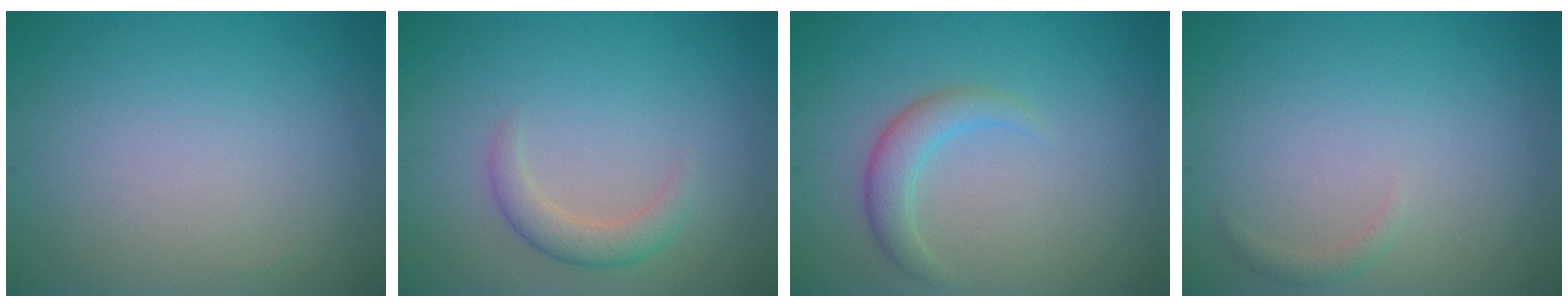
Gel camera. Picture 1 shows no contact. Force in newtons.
{"total": 2.3, "press": 2.3, "slide": 0.1}
{"total": 2.4, "press": 2.4, "slide": 0.2}
{"total": 0.8, "press": 0.8, "slide": 0.0}